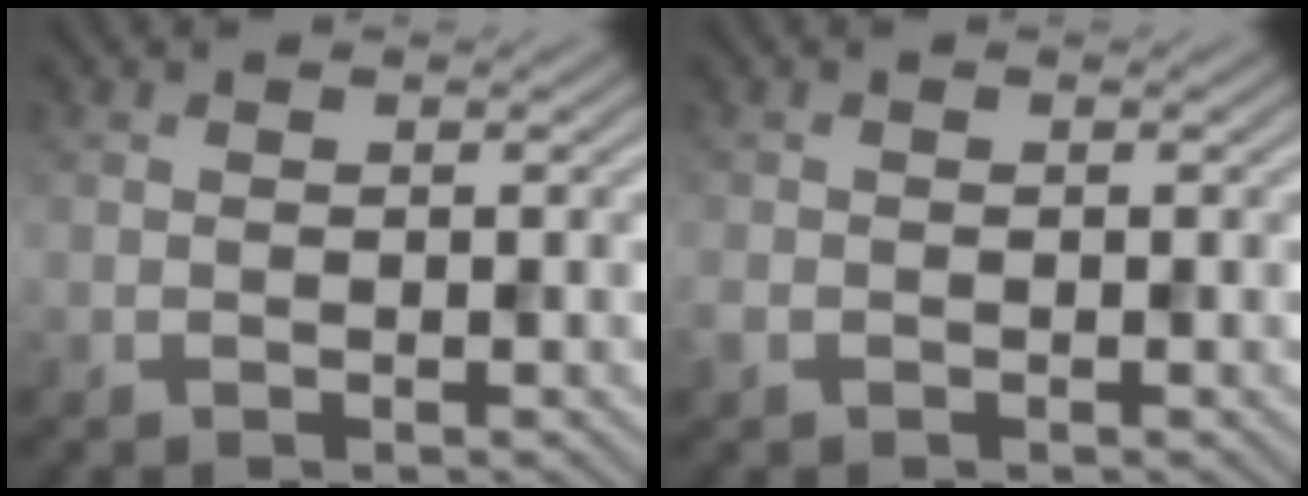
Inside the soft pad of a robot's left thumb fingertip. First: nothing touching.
{"total": 1.0, "force": [-0.6, 0.6, 0.4], "torque": [-0.013, -0.002, -0.013]}